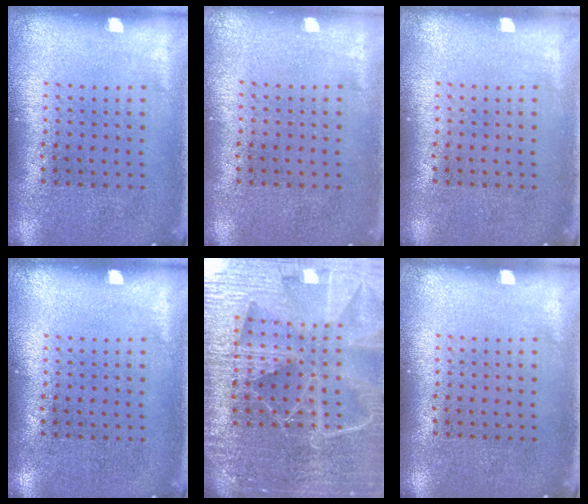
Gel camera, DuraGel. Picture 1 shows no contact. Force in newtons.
{"total": 0.0}
{"total": 0.0}
{"total": 0.0}
{"total": 6.4, "press": 5.6, "slide": 3.3}
{"total": 0.0}